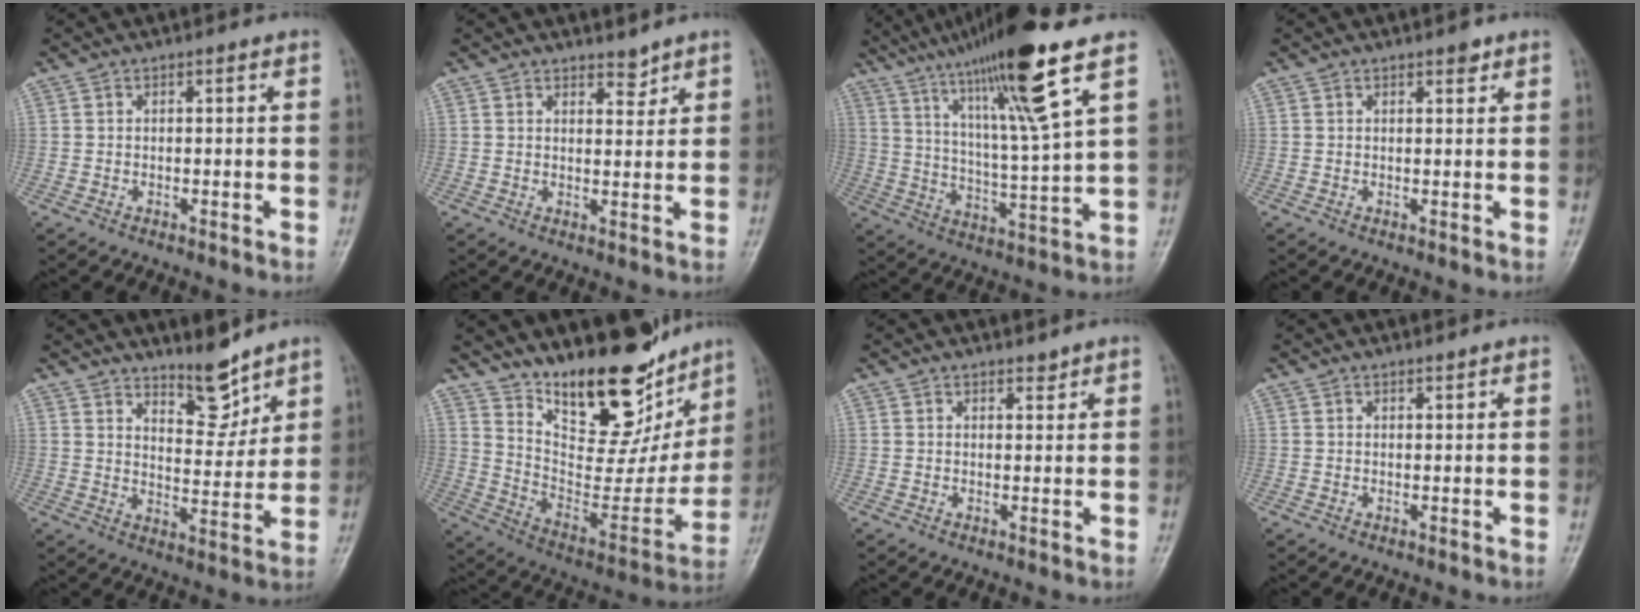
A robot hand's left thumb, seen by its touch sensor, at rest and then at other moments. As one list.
[{"total": 2.6, "force": [2.3, 1.1, 0.8], "torque": [0.003, -0.018, 0.034]}, {"total": 19.1, "force": [11.4, 0.5, 15.3], "torque": [-0.255, -0.043, 0.195]}, {"total": 1.7, "force": [1.2, 0.7, 0.9], "torque": [-0.006, -0.006, 0.014]}, {"total": 8.2, "force": [6.6, 2.8, 3.9], "torque": [-0.038, -0.061, 0.113]}, {"total": 24.6, "force": [17.8, 10.0, 13.8], "torque": [-0.159, -0.100, 0.286]}, {"total": 1.4, "force": [1.2, 0.5, 0.4], "torque": [0.002, -0.011, 0.017]}, {"total": 0.7, "force": [0.6, 0.1, 0.2], "torque": [-0.006, -0.006, 0.010]}]